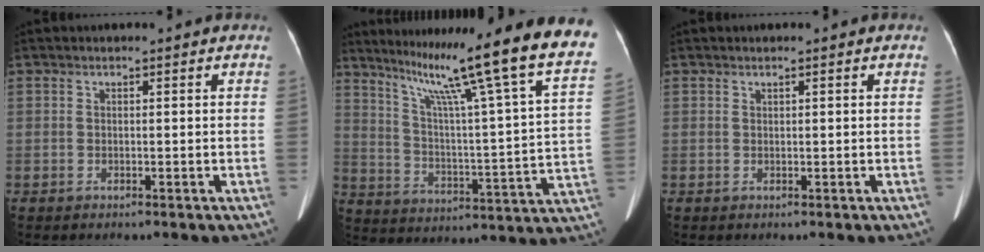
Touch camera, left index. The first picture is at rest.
{"total": 26.5, "force": [21.6, -1.9, 15.3], "torque": [-0.244, -0.069, 0.290]}
{"total": 0.0}